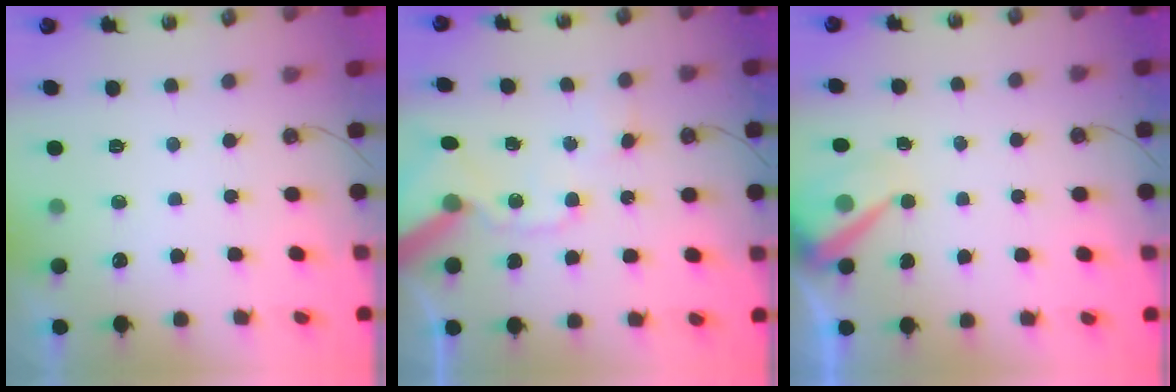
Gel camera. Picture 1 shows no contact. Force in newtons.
{"total": 13.6, "press": 13.4, "slide": 2.0}
{"total": 7.8, "press": 7.7, "slide": 0.6}